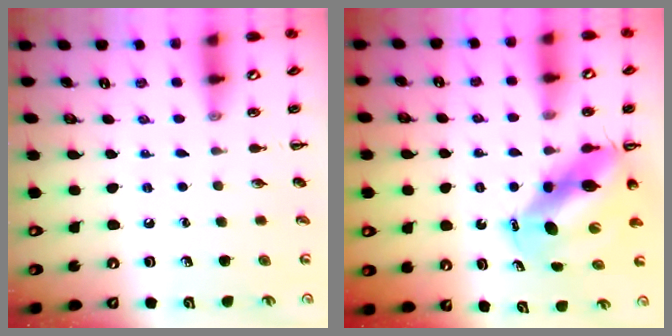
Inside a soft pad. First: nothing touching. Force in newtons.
{"total": 9.1, "press": 8.8, "slide": 2.4}